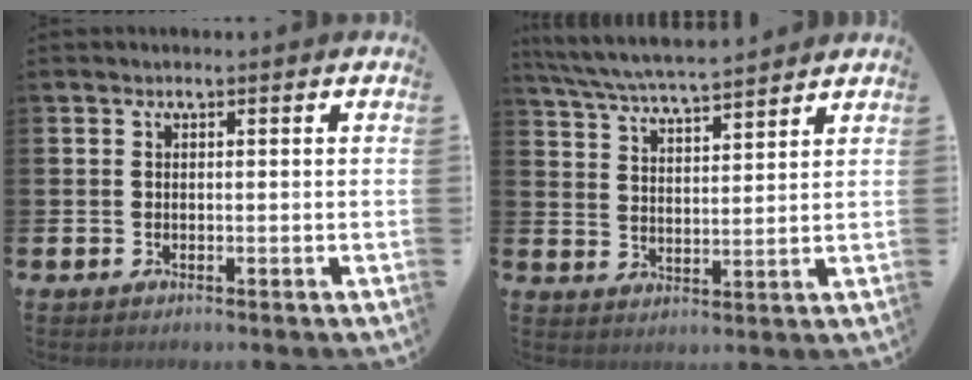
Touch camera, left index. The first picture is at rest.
{"total": 6.3, "force": [6.1, 0.4, 1.6], "torque": [-0.054, -0.035, 0.108]}